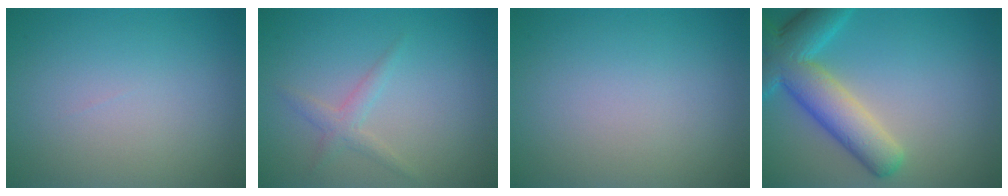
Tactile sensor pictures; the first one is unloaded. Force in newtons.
{"total": 1.6, "press": 1.6, "slide": 0.0}
{"total": 0.0}
{"total": 7.6, "press": 7.6, "slide": 0.6}